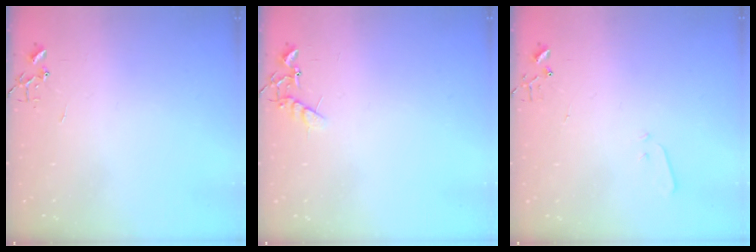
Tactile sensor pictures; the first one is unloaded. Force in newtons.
{"total": 6.8, "press": 6.8, "slide": 0.3}
{"total": 3.3, "press": 3.2, "slide": 0.6}